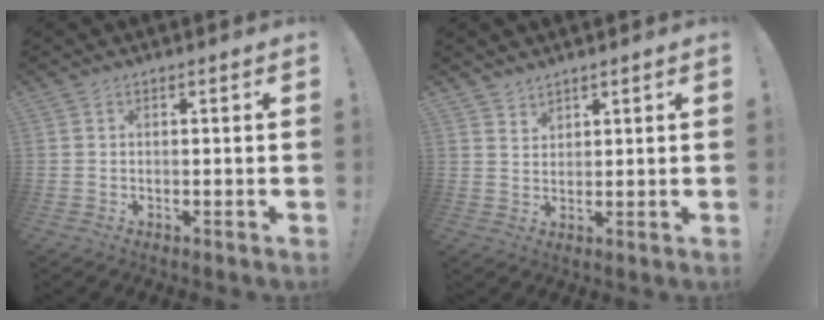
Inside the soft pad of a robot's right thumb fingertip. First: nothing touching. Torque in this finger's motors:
{"motor_torque": [-0.14, -0.26, 0.03, 0.03, 0.04]}